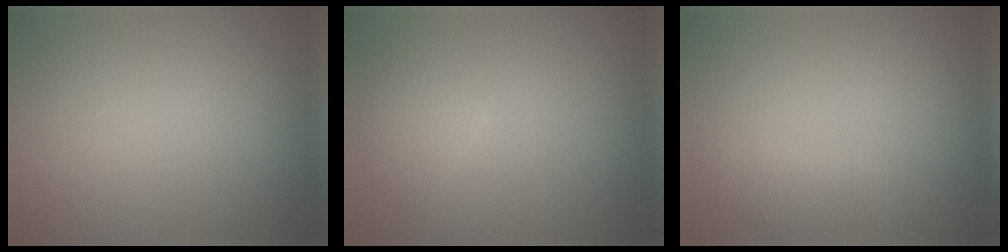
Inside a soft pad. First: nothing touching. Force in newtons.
{"total": 1.8, "press": 1.8, "slide": 0.1}
{"total": 1.6, "press": 1.6, "slide": 0.1}